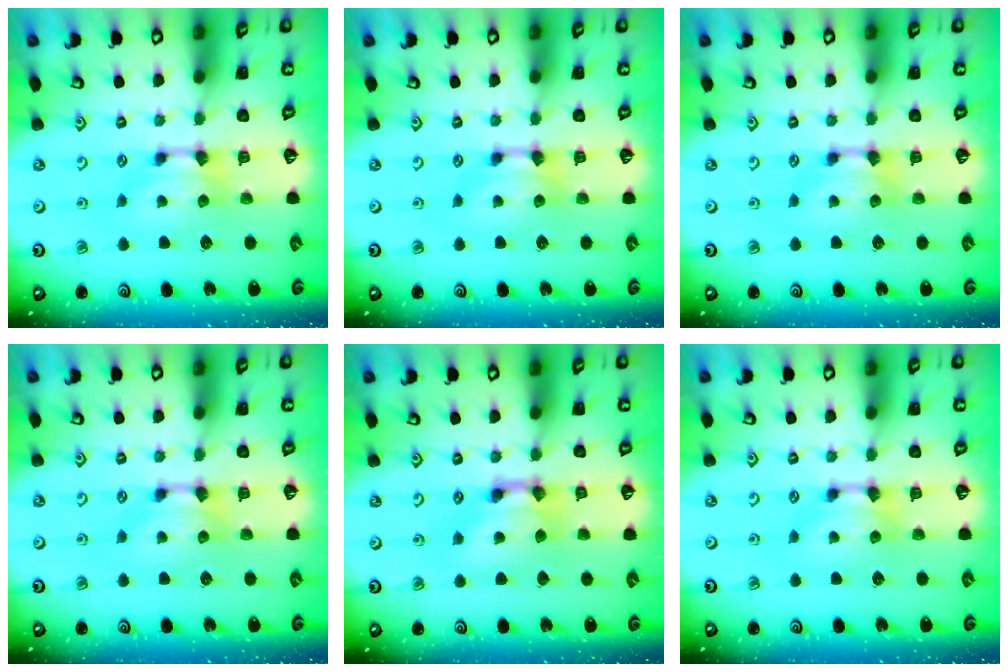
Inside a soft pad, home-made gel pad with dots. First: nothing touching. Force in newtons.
{"total": 0.0}
{"total": 0.0}
{"total": 0.0}
{"total": 2.6, "press": 2.6, "slide": 0.2}
{"total": 0.0}